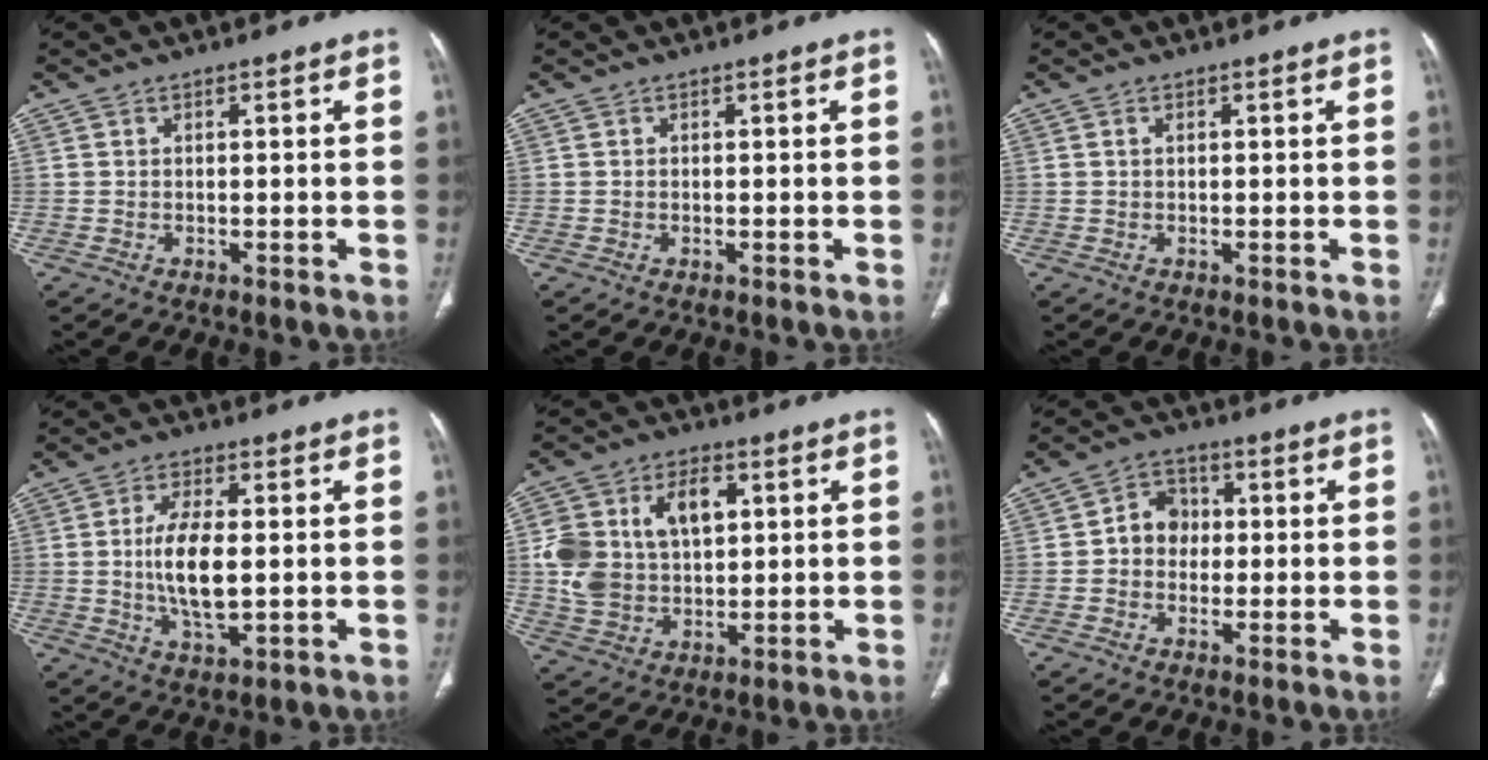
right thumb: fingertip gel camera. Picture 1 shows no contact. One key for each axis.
{"total": 0.0}
{"total": 0.6, "fx": 0.2, "fy": 0.3, "fz": 0.4, "tx": -0.011, "ty": 0.003, "tz": 0.003}
{"total": 9.8, "fx": 0.0, "fy": 4.1, "fz": 8.9, "tx": -0.171, "ty": -0.011, "tz": 0.002}
{"total": 15.2, "fx": 3.3, "fy": 10.3, "fz": 10.7, "tx": -0.176, "ty": 0.009, "tz": 0.067}
{"total": 6.1, "fx": 0.0, "fy": 5.3, "fz": 3.1, "tx": -0.024, "ty": 0.017, "tz": -0.012}